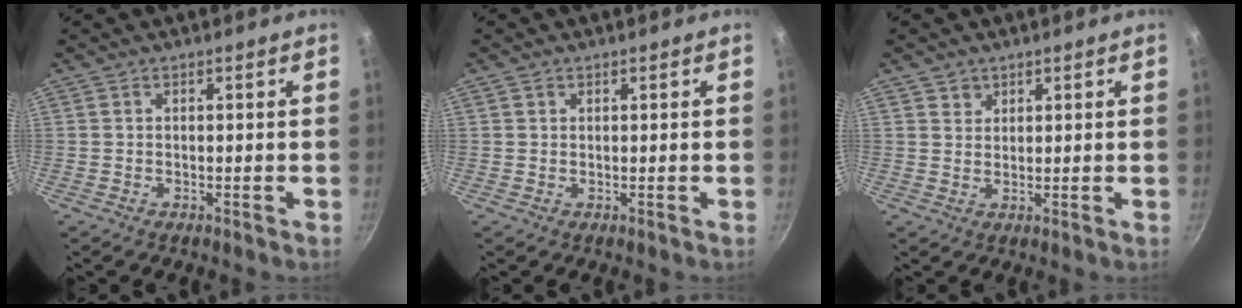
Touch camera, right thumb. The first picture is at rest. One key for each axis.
{"total": 0.7, "fx": 0.4, "fy": 0.6, "fz": 0.2, "tx": -0.002, "ty": 0.001, "tz": 0.006}
{"total": 2.3, "fx": 1.4, "fy": 1.7, "fz": 0.2, "tx": 0.010, "ty": 0.001, "tz": 0.023}